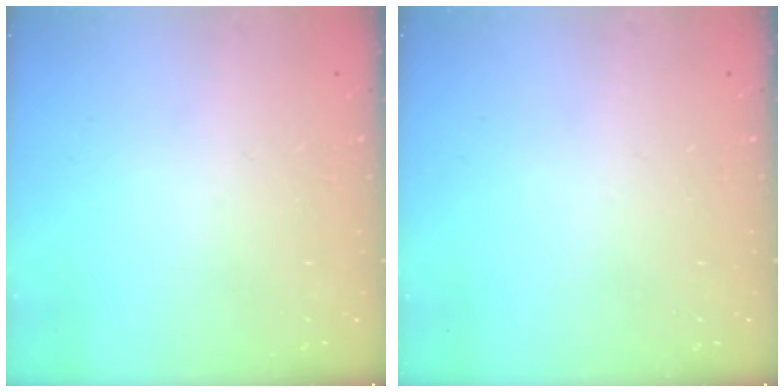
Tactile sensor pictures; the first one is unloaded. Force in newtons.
{"total": 0.0}